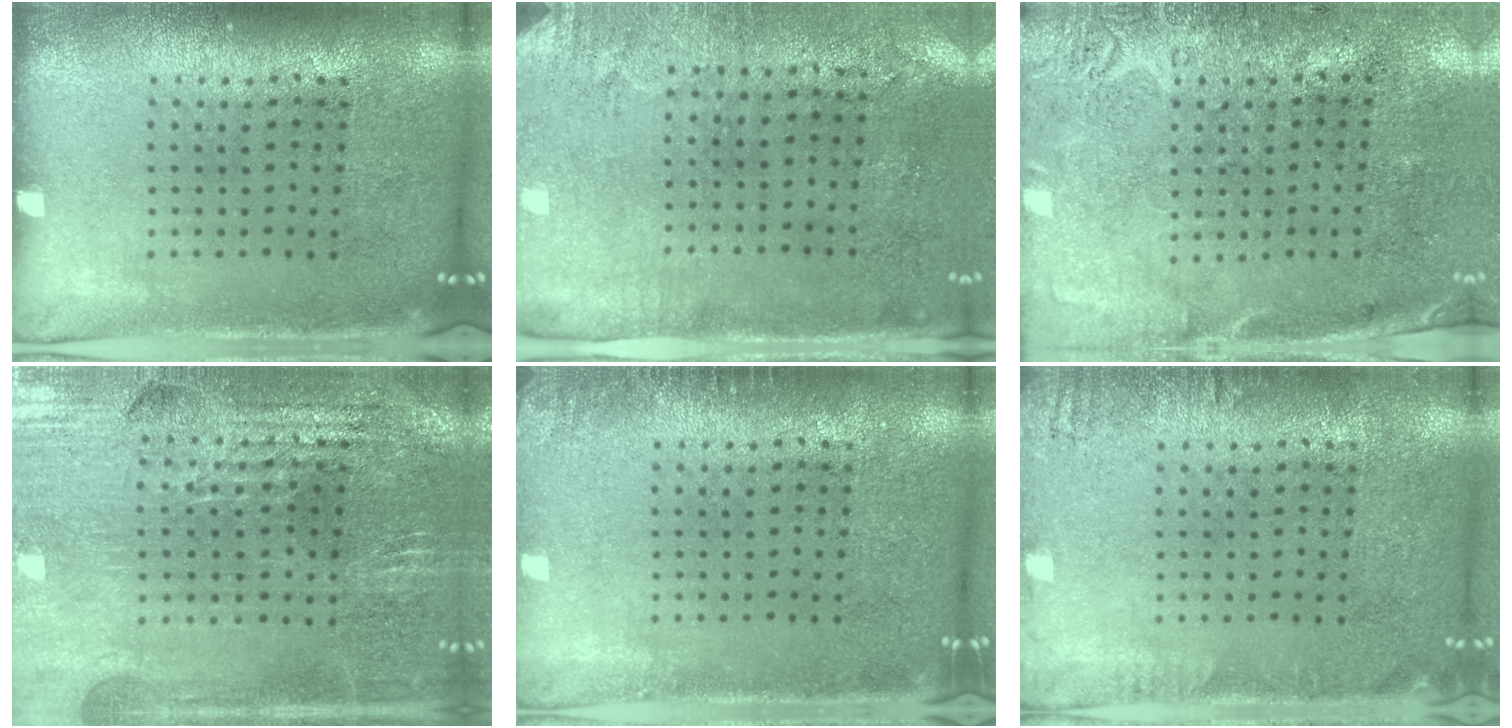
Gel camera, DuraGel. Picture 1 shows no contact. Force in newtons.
{"total": 2.9, "press": 2.4, "slide": 1.7}
{"total": 2.8, "press": 2.1, "slide": 1.7}
{"total": 2.8, "press": 2.8, "slide": 0.5}
{"total": 1.1, "press": 1.1, "slide": 0.2}
{"total": 1.5, "press": 1.5, "slide": 0.2}